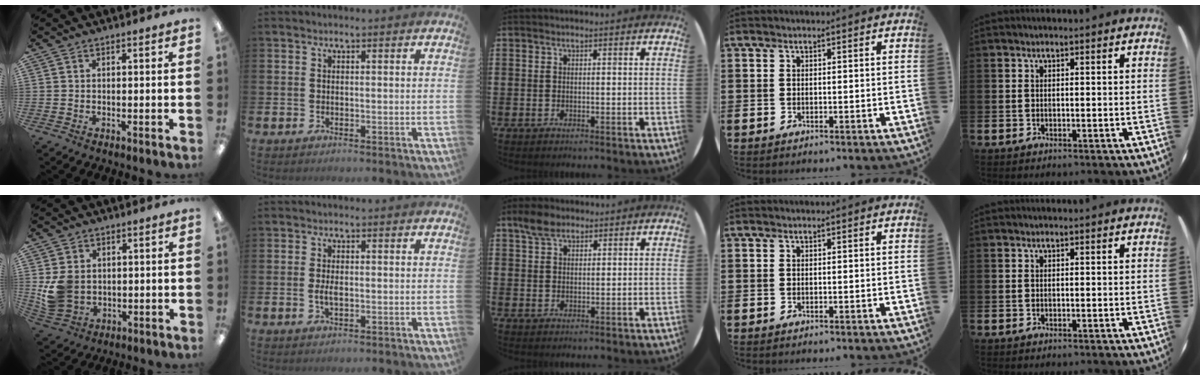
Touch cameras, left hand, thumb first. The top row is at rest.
{"thumb": {"total": 7.8, "force": [0.8, 6.5, 4.2], "torque": [-0.085, 0.009, 0.018]}, "index": {"total": 2.0, "force": [-0.1, 1.0, 1.8], "torque": [-0.031, 0.002, -0.004]}, "middle": {"total": 3.5, "force": [2.7, 1.7, 1.5], "torque": [-0.026, 0.004, 0.048]}}